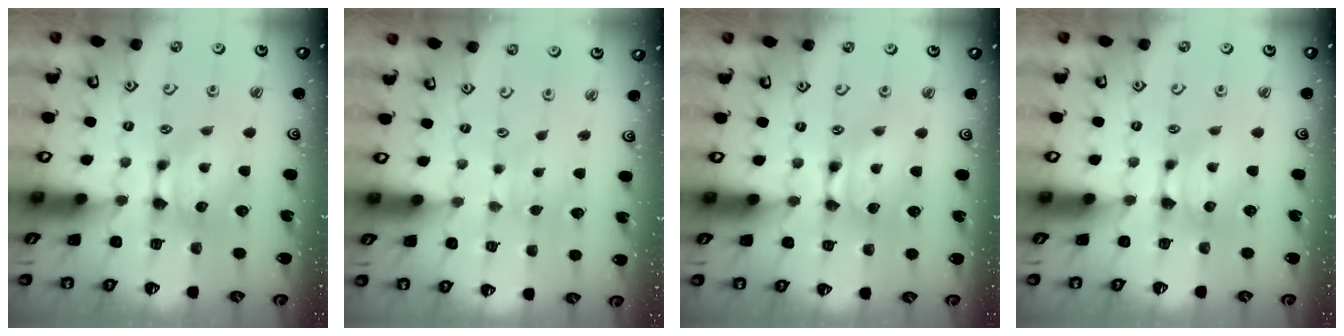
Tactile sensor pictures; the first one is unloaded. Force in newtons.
{"total": 2.3, "press": 2.3, "slide": 0.1}
{"total": 1.7, "press": 1.7, "slide": 0.2}
{"total": 0.5, "press": 0.2, "slide": 0.5}